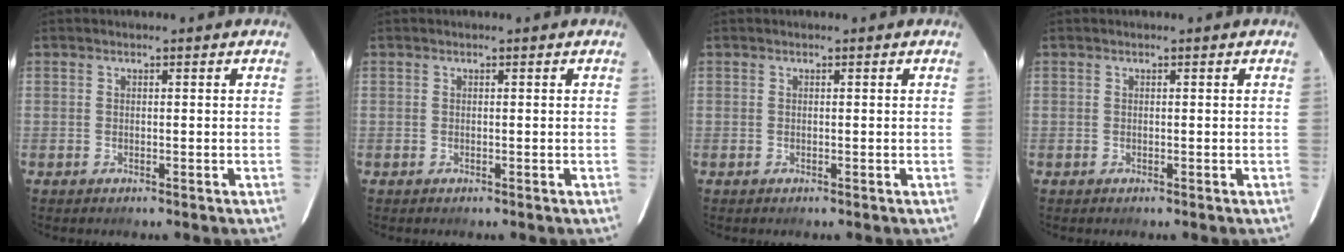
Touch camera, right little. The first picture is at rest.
{"total": 0.0}
{"total": 0.0}
{"total": 0.0}